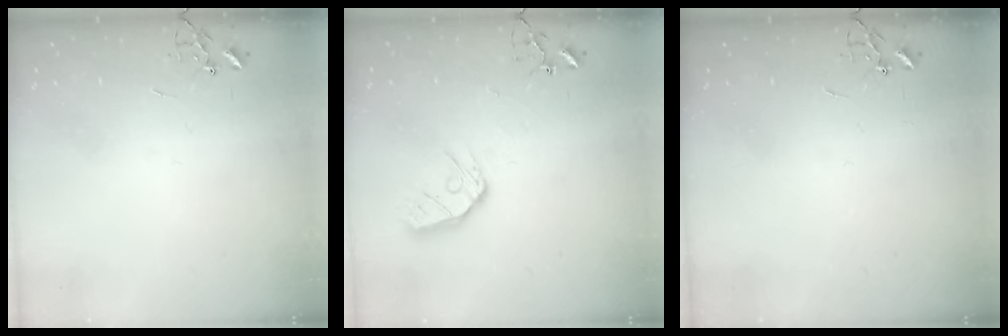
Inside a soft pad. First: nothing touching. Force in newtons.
{"total": 10.7, "press": 10.6, "slide": 1.2}
{"total": 0.0}